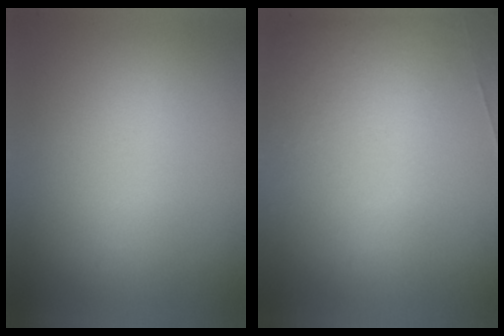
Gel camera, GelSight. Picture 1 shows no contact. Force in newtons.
{"total": 1.7}